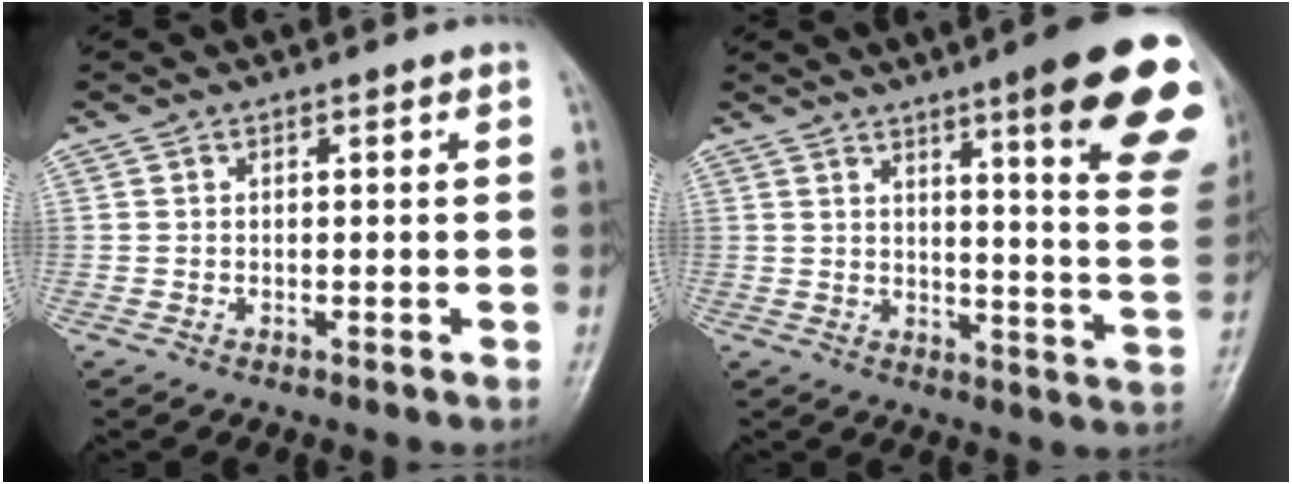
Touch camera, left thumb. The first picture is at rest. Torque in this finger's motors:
{"motor_torque": [2.65, 1.74, 1.77, -1.00, 0.31]}